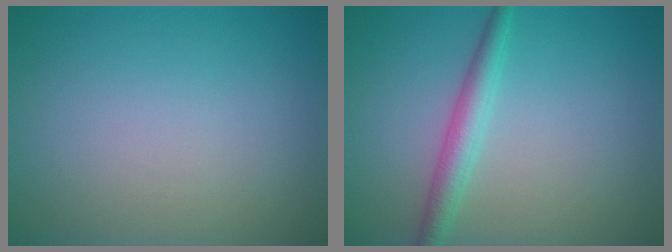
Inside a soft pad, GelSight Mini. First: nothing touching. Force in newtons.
{"total": 2.6, "press": 2.6, "slide": 0.1}